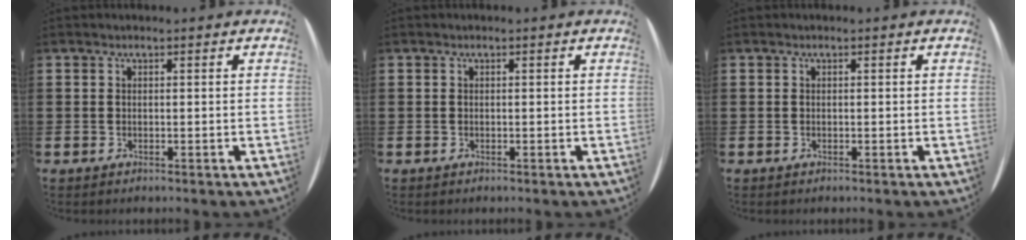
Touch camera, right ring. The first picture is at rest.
{"total": 0.0}
{"total": 0.0}